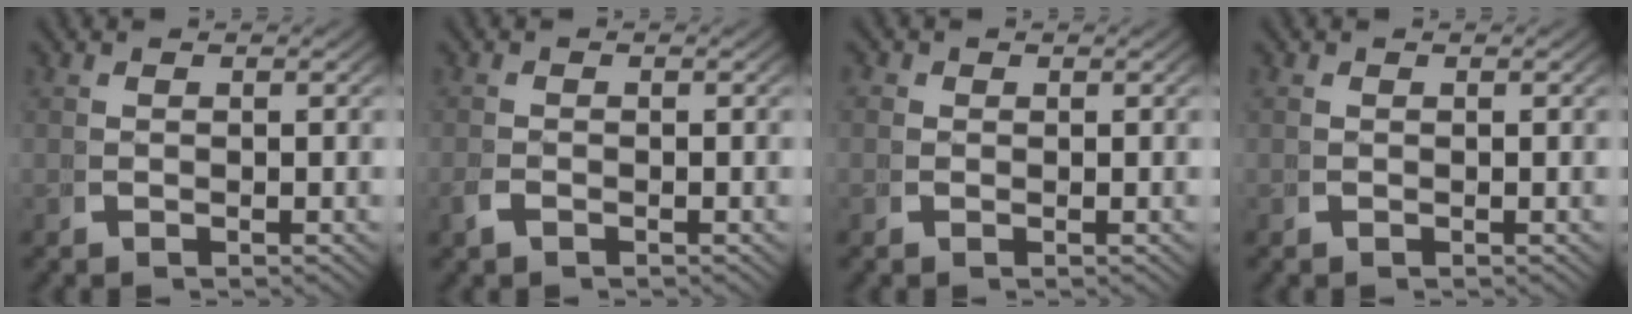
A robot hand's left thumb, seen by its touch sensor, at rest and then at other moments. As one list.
[{"total": 1.0, "force": [-0.8, 0.4, 0.4], "torque": [-0.015, -0.002, -0.015]}, {"total": 1.1, "force": [0.1, 1.0, 0.2], "torque": [-0.008, -0.007, 0.000]}, {"total": 0.0}]